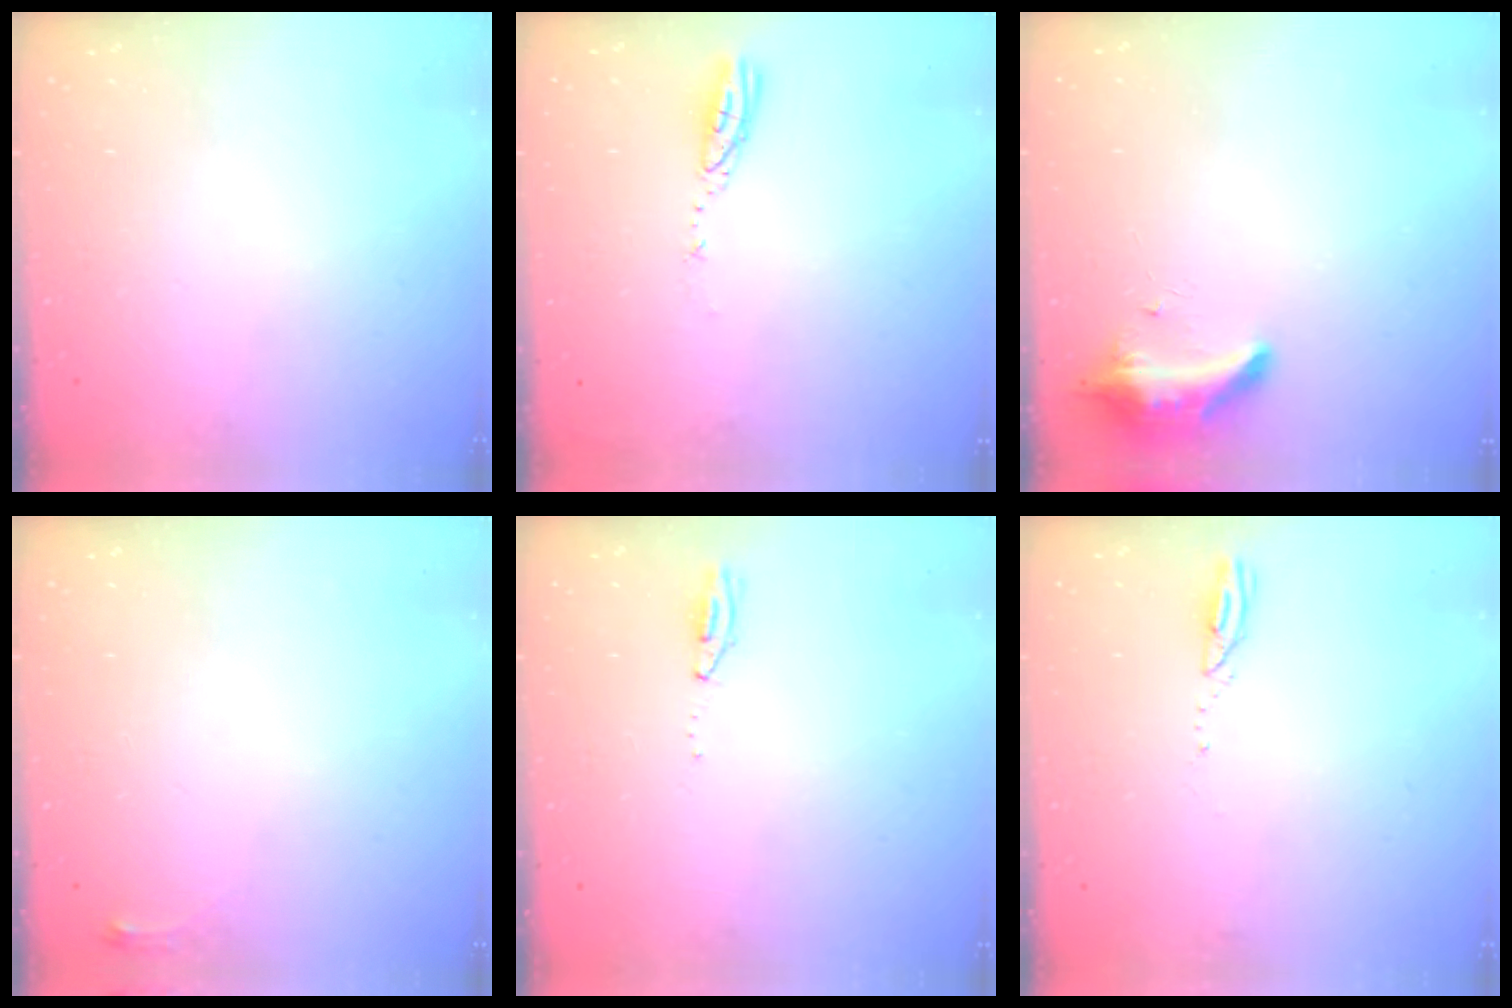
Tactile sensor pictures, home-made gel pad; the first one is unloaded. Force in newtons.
{"total": 3.7, "press": 3.6, "slide": 0.3}
{"total": 8.6, "press": 8.6, "slide": 1.1}
{"total": 3.6, "press": 3.6, "slide": 0.5}
{"total": 5.0, "press": 3.7, "slide": 3.3}
{"total": 2.4, "press": 2.4, "slide": 0.3}